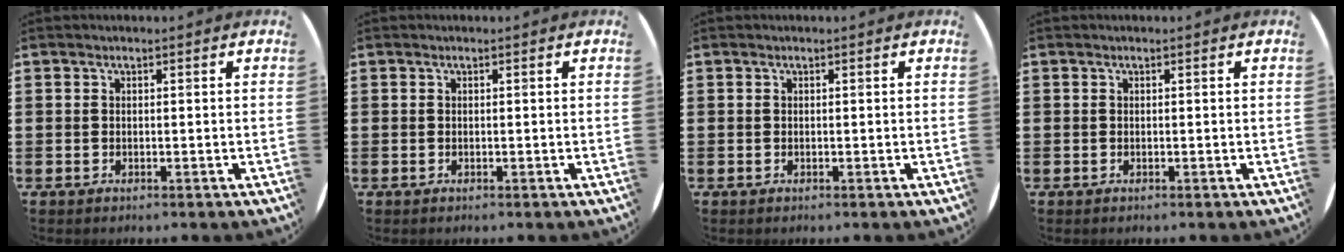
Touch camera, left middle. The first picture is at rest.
{"total": 0.0}
{"total": 0.0}
{"total": 0.0}